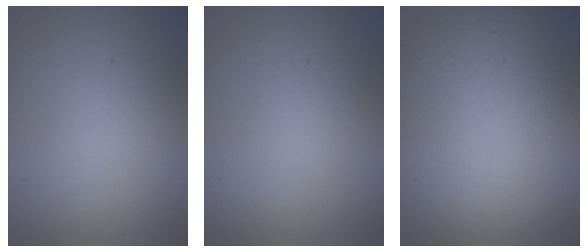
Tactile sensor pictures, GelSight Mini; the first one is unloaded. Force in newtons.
{"total": 0.0}
{"total": 13.7, "press": 13.6, "slide": 1.5}